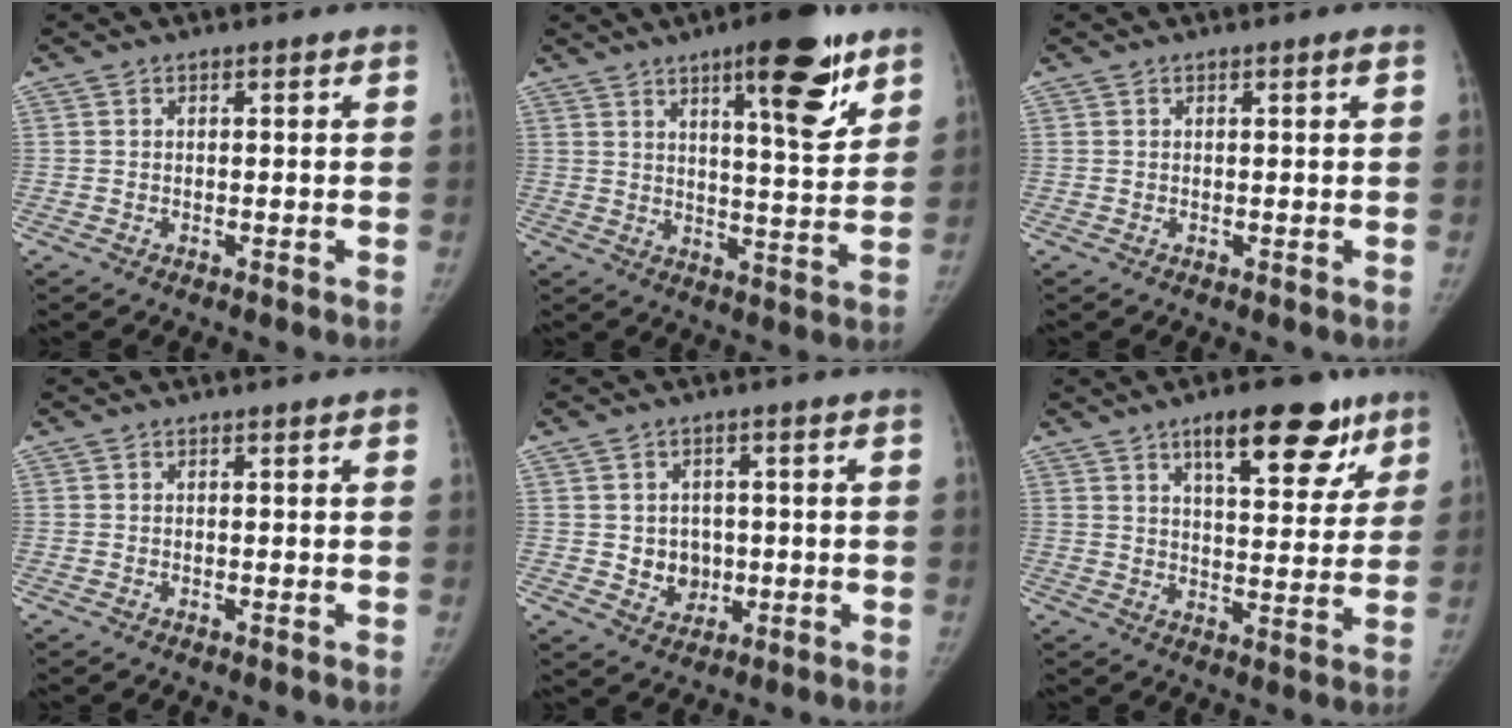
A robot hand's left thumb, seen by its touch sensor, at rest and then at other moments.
{"total": 14.6, "force": [8.4, 3.7, 11.3], "torque": [-0.132, -0.047, 0.120]}
{"total": 0.6, "force": [0.2, -0.1, 0.6], "torque": [-0.011, 0.002, 0.004]}
{"total": 0.8, "force": [0.4, 0.0, 0.7], "torque": [-0.013, 0.002, 0.003]}
{"total": 5.5, "force": [-0.3, 5.0, 2.5], "torque": [-0.004, 0.003, 0.005]}
{"total": 15.1, "force": [9.0, 6.0, 10.5], "torque": [-0.100, -0.031, 0.129]}